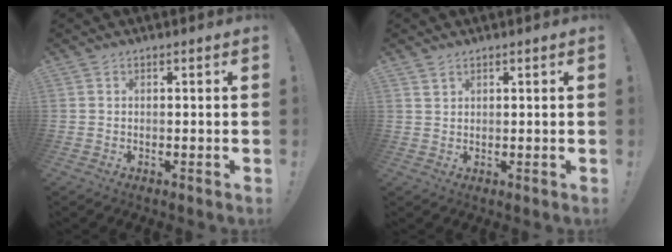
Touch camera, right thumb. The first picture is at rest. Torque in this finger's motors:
{"motor_torque": [-0.25, 0.26, -0.19, -0.02, 0.04]}